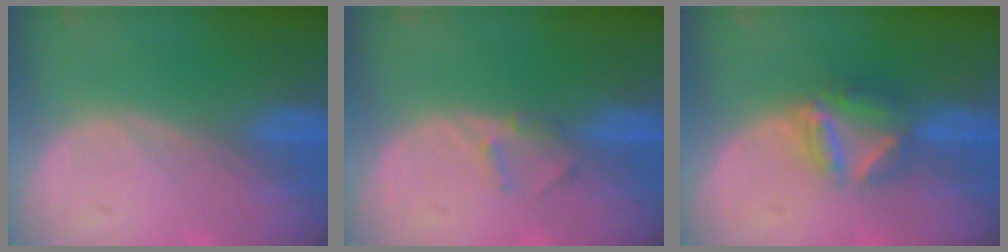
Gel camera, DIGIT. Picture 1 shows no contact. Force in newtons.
{"total": 1.8, "press": 1.5, "slide": 0.9}
{"total": 6.2, "press": 5.5, "slide": 2.8}